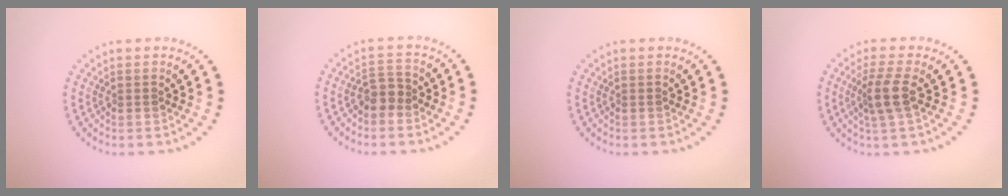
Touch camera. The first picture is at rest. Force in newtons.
{"total": 1.9, "press": 1.8, "slide": 0.8}
{"total": 0.0}
{"total": 2.8, "press": 2.3, "slide": 1.7}